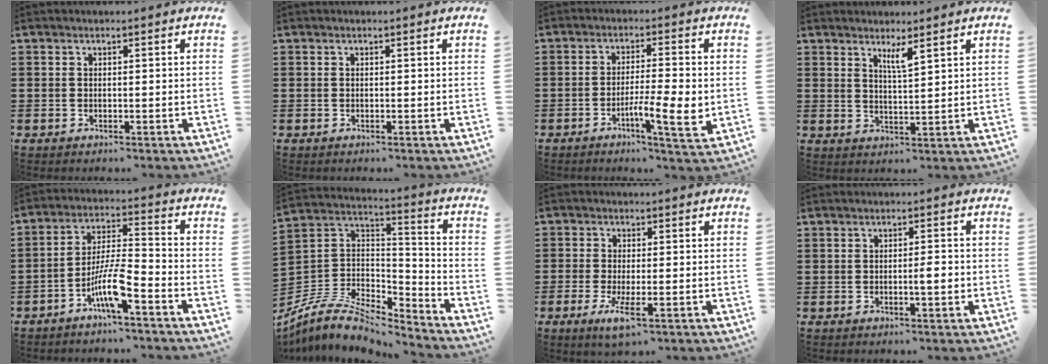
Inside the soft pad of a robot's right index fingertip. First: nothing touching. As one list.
[{"total": 0.0}, {"total": 7.7, "force": [-1.9, 1.0, 7.3], "torque": [-0.119, -0.005, -0.029]}, {"total": 3.0, "force": [2.2, 0.1, 2.1], "torque": [-0.045, -0.001, 0.037]}, {"total": 8.5, "force": [-4.8, 1.5, 6.9], "torque": [-0.145, -0.005, -0.092]}, {"total": 9.2, "force": [-7.3, 3.9, 4.1], "torque": [-0.099, 0.010, -0.144]}, {"total": 4.0, "force": [-1.8, 1.1, 3.4], "torque": [-0.075, -0.012, -0.034]}, {"total": 2.5, "force": [-0.3, 0.3, 2.5], "torque": [-0.043, -0.003, -0.006]}]